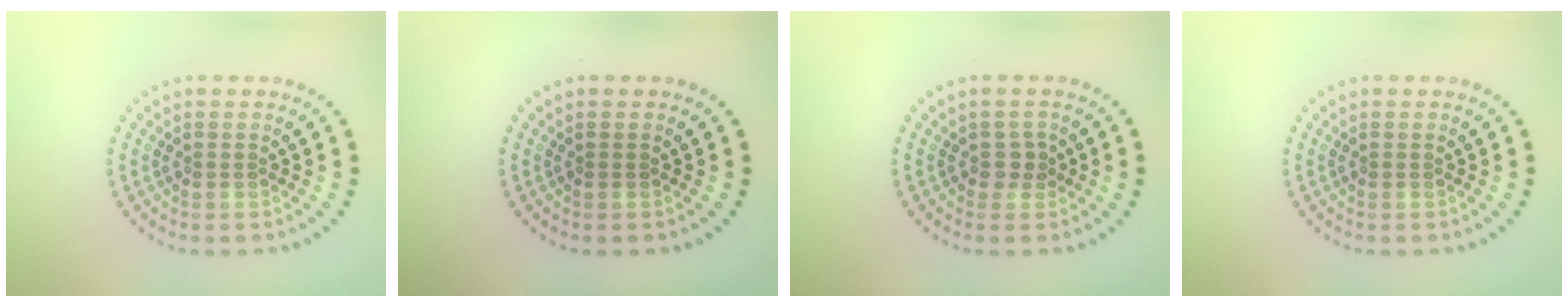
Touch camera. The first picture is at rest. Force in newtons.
{"total": 0.0}
{"total": 1.2, "press": 1.1, "slide": 0.6}
{"total": 0.0}